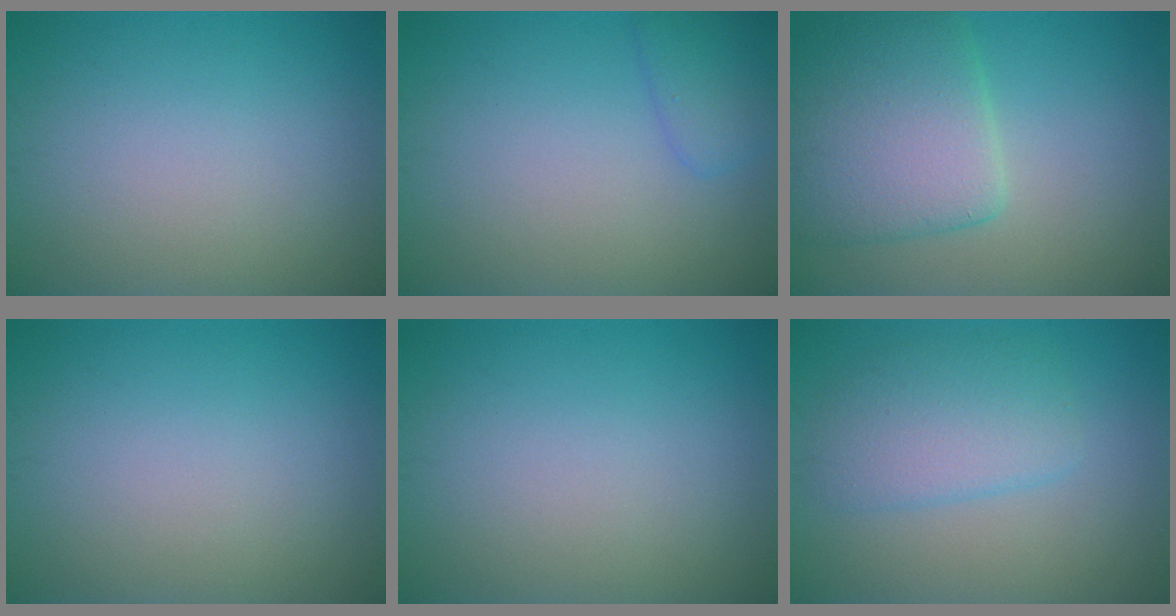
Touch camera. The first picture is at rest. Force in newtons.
{"total": 2.0, "press": 2.0, "slide": 0.1}
{"total": 7.2, "press": 7.2, "slide": 0.4}
{"total": 0.0}
{"total": 0.0}
{"total": 3.9, "press": 3.9, "slide": 0.1}